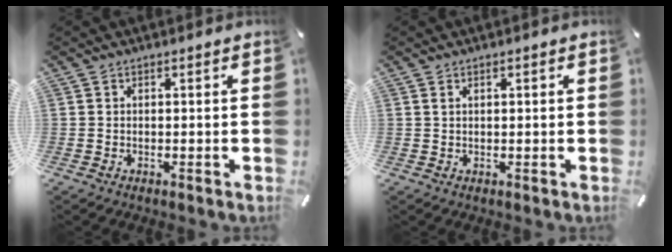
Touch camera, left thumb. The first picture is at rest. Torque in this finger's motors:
{"motor_torque": [0.11, 0.13, 0.01, -0.11, 0.00]}